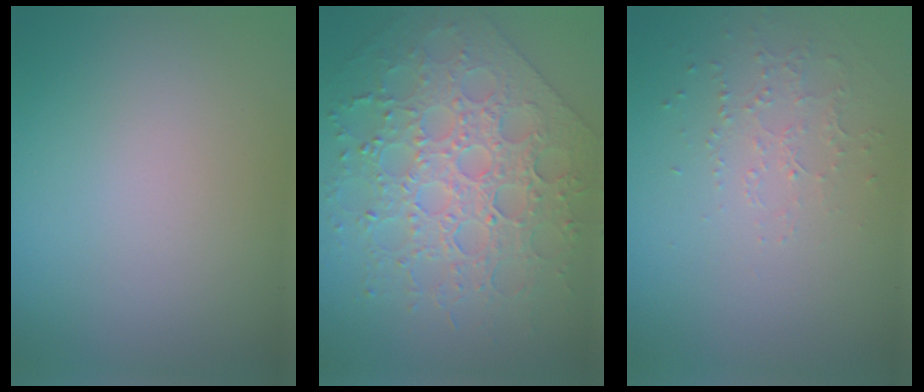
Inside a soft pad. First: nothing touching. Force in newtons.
{"total": 6.5, "press": 5.8, "slide": 3.0}
{"total": 1.0, "press": 0.7, "slide": 0.8}